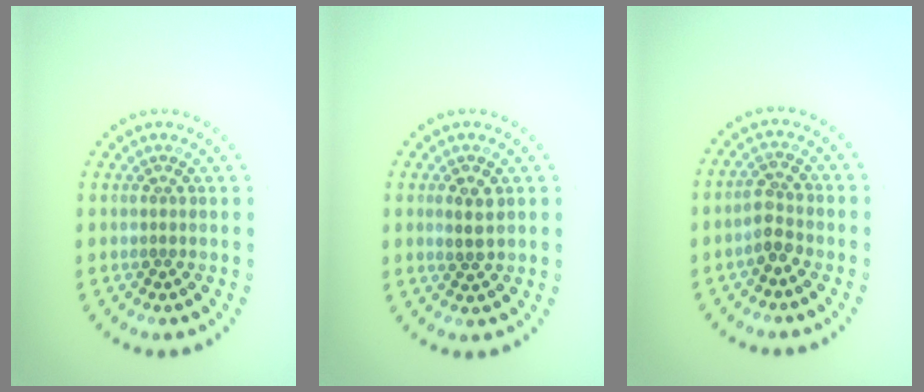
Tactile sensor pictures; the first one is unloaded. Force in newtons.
{"total": 1.9, "press": 1.8, "slide": 0.3}
{"total": 2.1, "press": 1.9, "slide": 0.8}